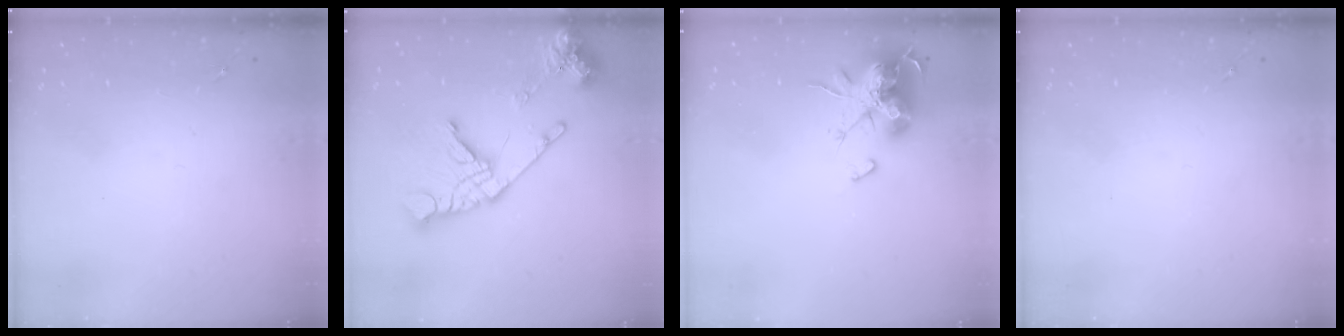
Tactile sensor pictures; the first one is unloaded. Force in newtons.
{"total": 20.4, "press": 20.3, "slide": 2.5}
{"total": 16.7, "press": 16.7, "slide": 0.1}
{"total": 0.0}